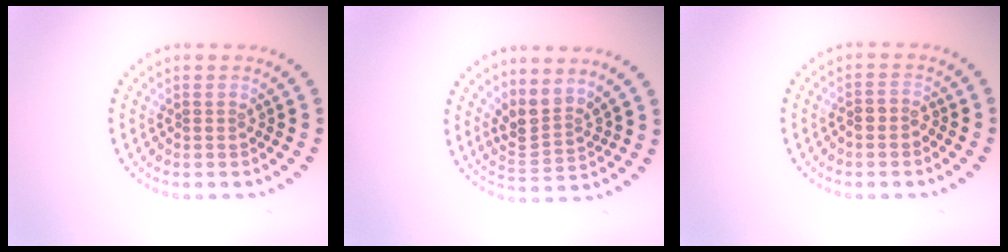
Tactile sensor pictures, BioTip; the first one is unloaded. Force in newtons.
{"total": 3.0, "press": 2.1, "slide": 2.1}
{"total": 1.1, "press": 0.9, "slide": 0.6}